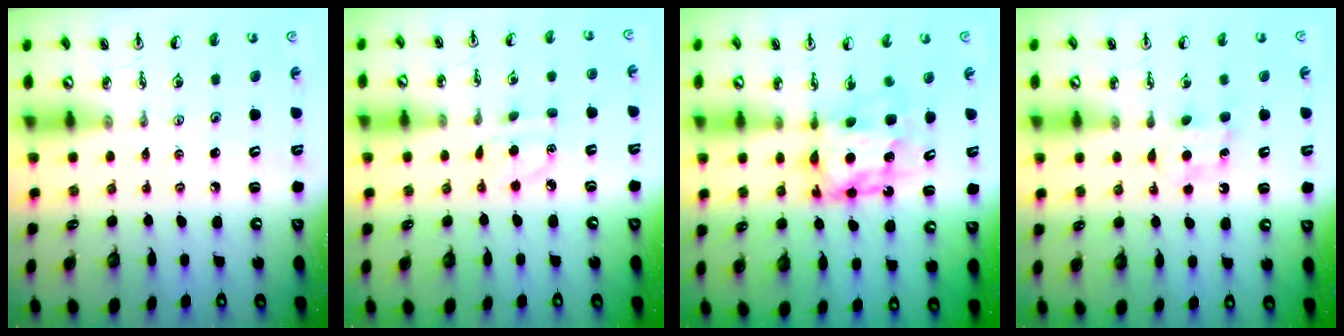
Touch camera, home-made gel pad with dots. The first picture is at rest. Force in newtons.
{"total": 5.2, "press": 5.1, "slide": 0.6}
{"total": 6.7, "press": 6.7, "slide": 1.0}
{"total": 5.3, "press": 5.2, "slide": 0.7}